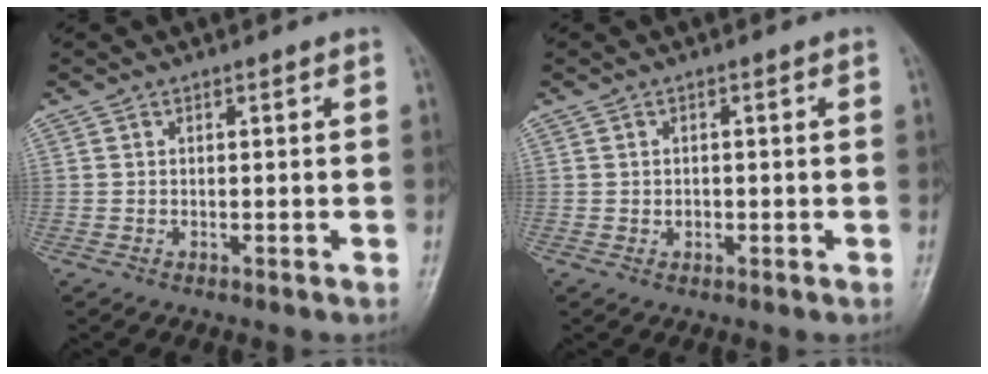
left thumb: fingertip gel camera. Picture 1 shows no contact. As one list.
[{"total": 1.3, "force": [-0.3, 1.2, 0.6], "torque": [-0.001, 0.006, -0.004]}]